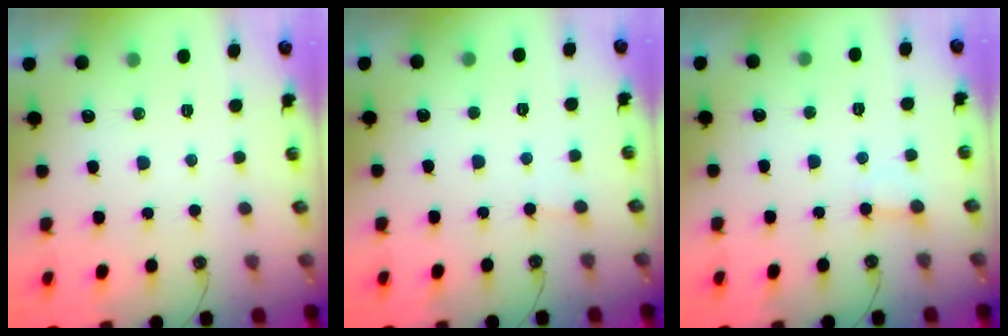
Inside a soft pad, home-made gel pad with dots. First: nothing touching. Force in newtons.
{"total": 1.7, "press": 1.7, "slide": 0.3}
{"total": 2.4, "press": 2.4, "slide": 0.1}